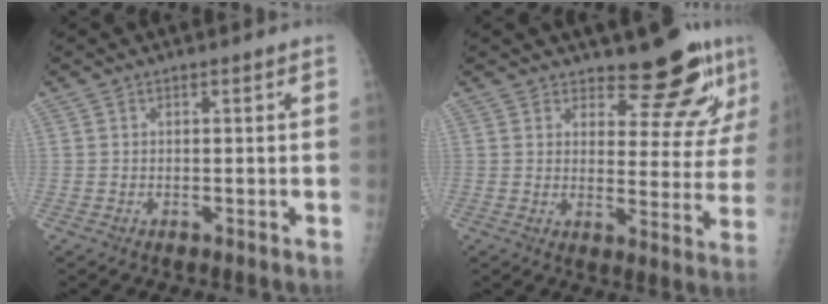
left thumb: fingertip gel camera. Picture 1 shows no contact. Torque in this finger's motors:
{"motor_torque": [0.06, 0.05, 0.66, -0.53, 0.00]}